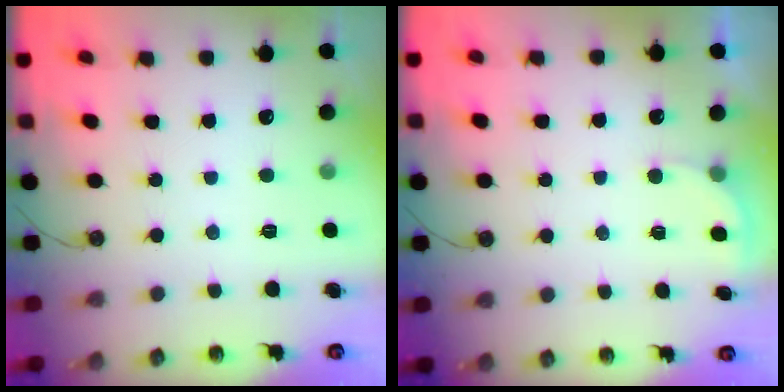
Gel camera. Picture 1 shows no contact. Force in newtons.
{"total": 2.3, "press": 2.3, "slide": 0.5}